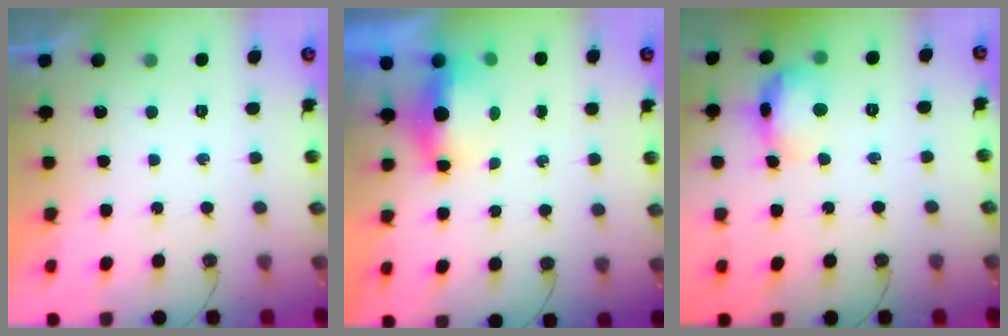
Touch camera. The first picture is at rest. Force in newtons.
{"total": 14.5, "press": 7.0, "slide": 12.7}
{"total": 13.7, "press": 13.6, "slide": 1.2}